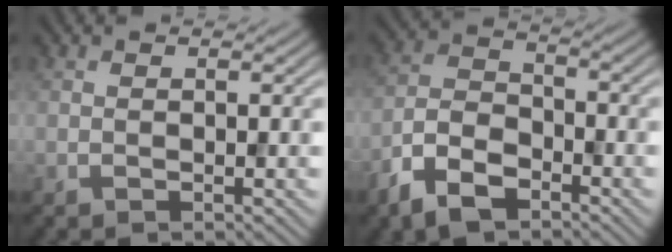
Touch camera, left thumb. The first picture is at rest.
{"total": 8.0, "force": [-5.4, 4.0, 4.4], "torque": [-0.097, -0.011, -0.119]}